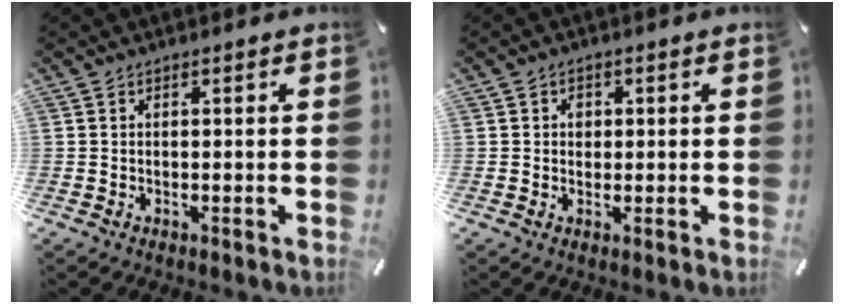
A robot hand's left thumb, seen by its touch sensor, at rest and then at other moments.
{"total": 2.1, "force": [0.2, 1.9, 0.8], "torque": [-0.002, 0.001, -0.004]}